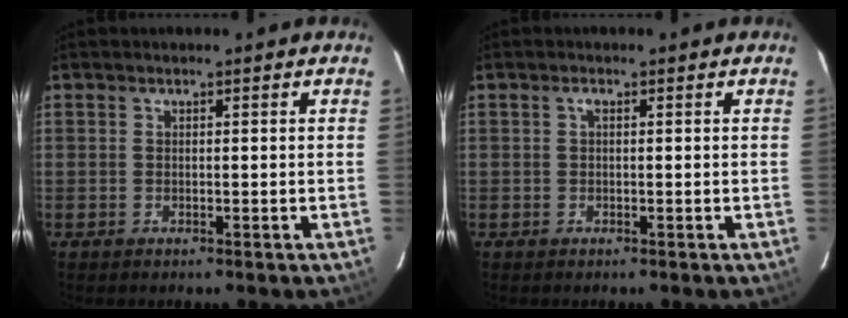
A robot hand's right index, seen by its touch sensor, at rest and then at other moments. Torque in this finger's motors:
{"motor_torque": [0.16, -0.04, 0.10, 0.02]}